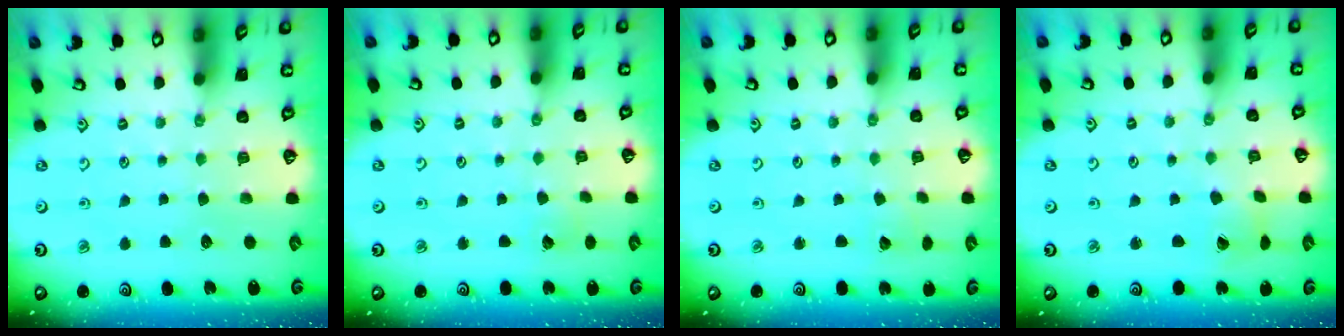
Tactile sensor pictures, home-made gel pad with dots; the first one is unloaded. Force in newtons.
{"total": 2.8, "press": 2.8, "slide": 0.2}
{"total": 2.7, "press": 2.7, "slide": 0.3}
{"total": 1.8, "press": 1.8, "slide": 0.2}